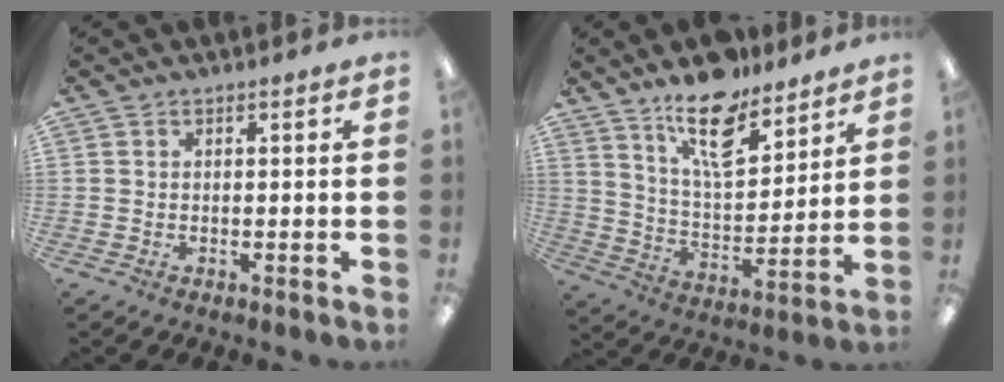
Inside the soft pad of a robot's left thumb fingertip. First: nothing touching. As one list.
[{"total": 14.9, "force": [11.0, 5.7, 8.4], "torque": [-0.137, -0.064, 0.189]}]